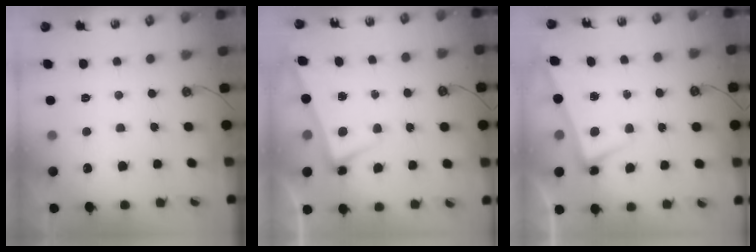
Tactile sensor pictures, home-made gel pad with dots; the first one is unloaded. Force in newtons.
{"total": 2.6, "press": 2.5, "slide": 0.6}
{"total": 2.6, "press": 2.5, "slide": 0.6}